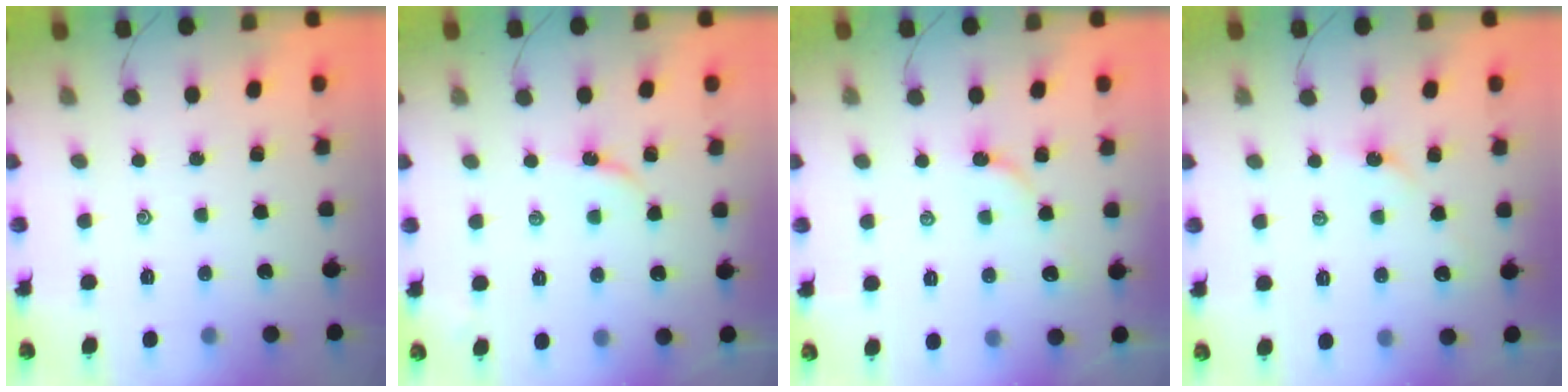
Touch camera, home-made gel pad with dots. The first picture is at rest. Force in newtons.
{"total": 2.9, "press": 2.9, "slide": 0.4}
{"total": 3.9, "press": 3.9, "slide": 0.5}
{"total": 2.9, "press": 2.9, "slide": 0.6}